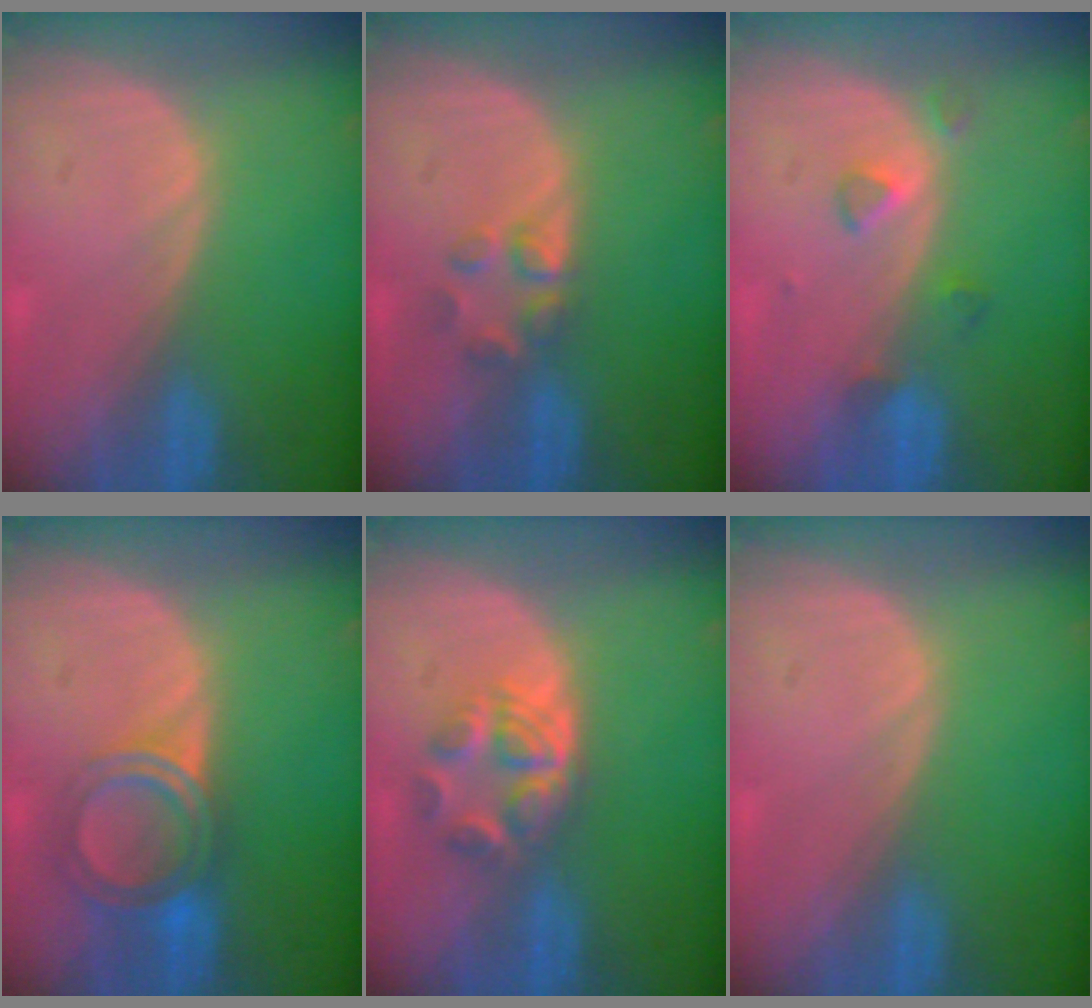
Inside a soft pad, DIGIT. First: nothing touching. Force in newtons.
{"total": 2.9, "press": 2.9, "slide": 0.3}
{"total": 3.0, "press": 2.8, "slide": 0.9}
{"total": 6.0, "press": 5.3, "slide": 2.8}
{"total": 6.1, "press": 5.1, "slide": 3.4}
{"total": 0.0}